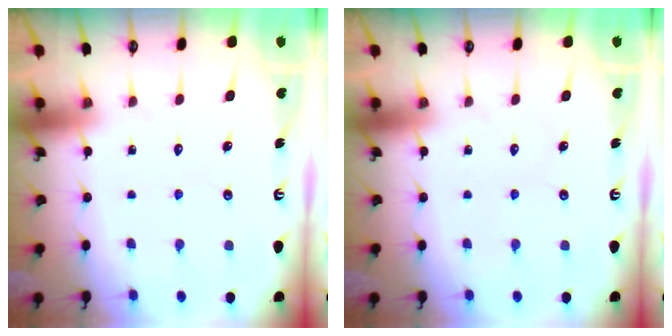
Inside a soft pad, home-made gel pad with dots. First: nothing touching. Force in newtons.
{"total": 0.0}